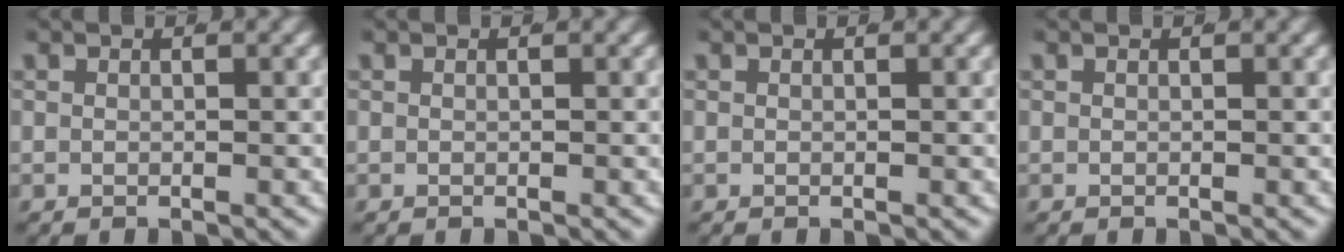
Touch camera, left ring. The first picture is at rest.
{"total": 0.0}
{"total": 0.0}
{"total": 0.0}